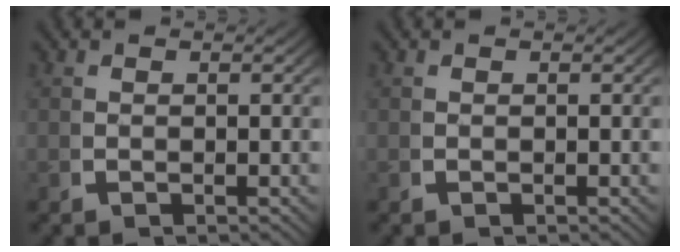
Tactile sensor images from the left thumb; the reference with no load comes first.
{"total": 0.0}